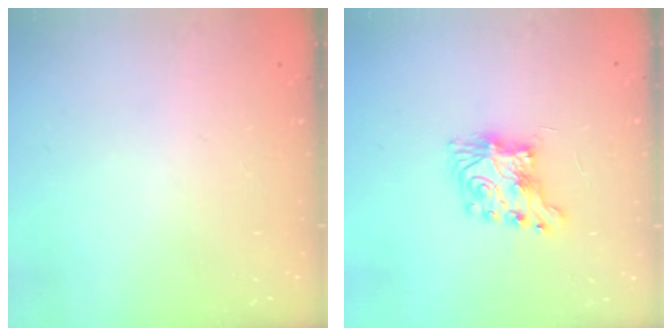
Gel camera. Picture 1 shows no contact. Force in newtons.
{"total": 7.3, "press": 7.3, "slide": 0.1}